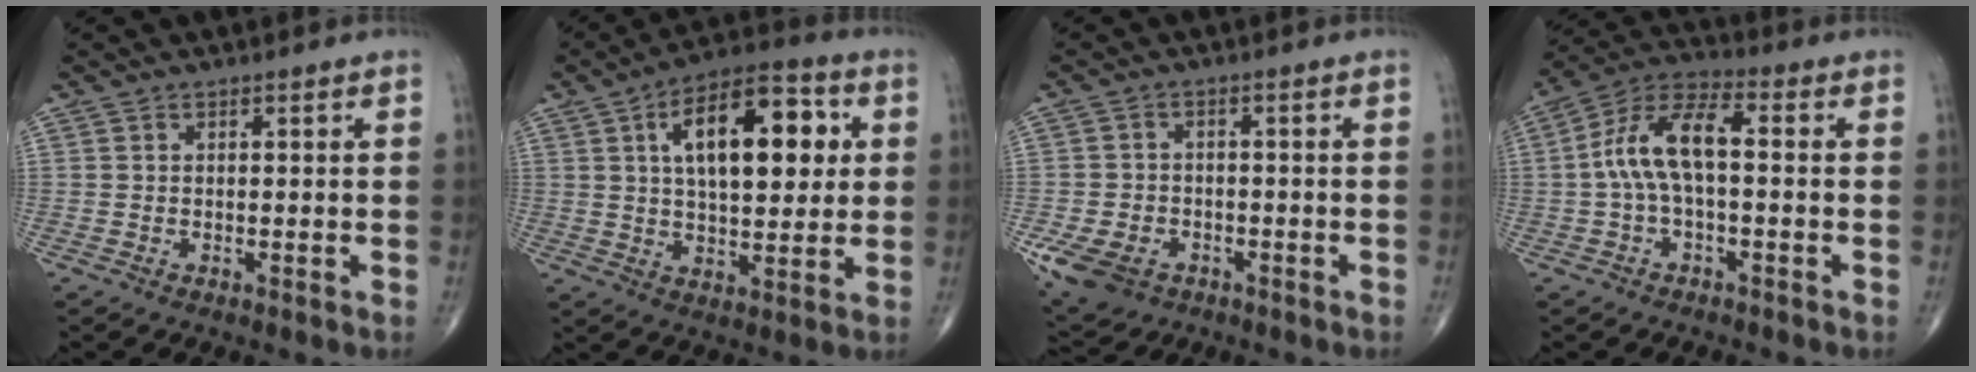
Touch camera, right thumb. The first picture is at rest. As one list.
[{"total": 17.6, "force": [4.4, 8.4, 14.9], "torque": [-0.205, 0.010, 0.065]}, {"total": 9.2, "force": [-4.2, 6.8, 4.7], "torque": [-0.092, 0.013, -0.063]}, {"total": 10.8, "force": [-0.1, 4.8, 9.6], "torque": [-0.195, 0.042, -0.009]}]